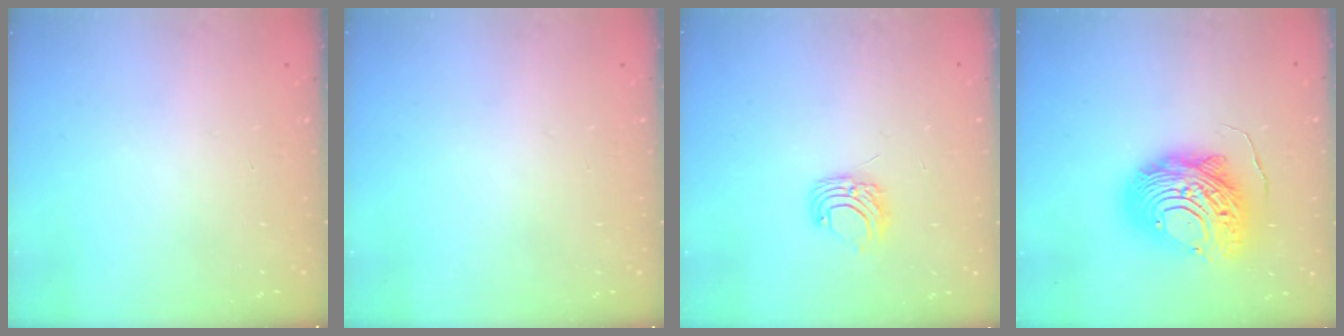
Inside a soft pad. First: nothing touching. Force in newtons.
{"total": 0.0}
{"total": 6.6, "press": 6.6, "slide": 0.5}
{"total": 17.5, "press": 17.5, "slide": 1.5}